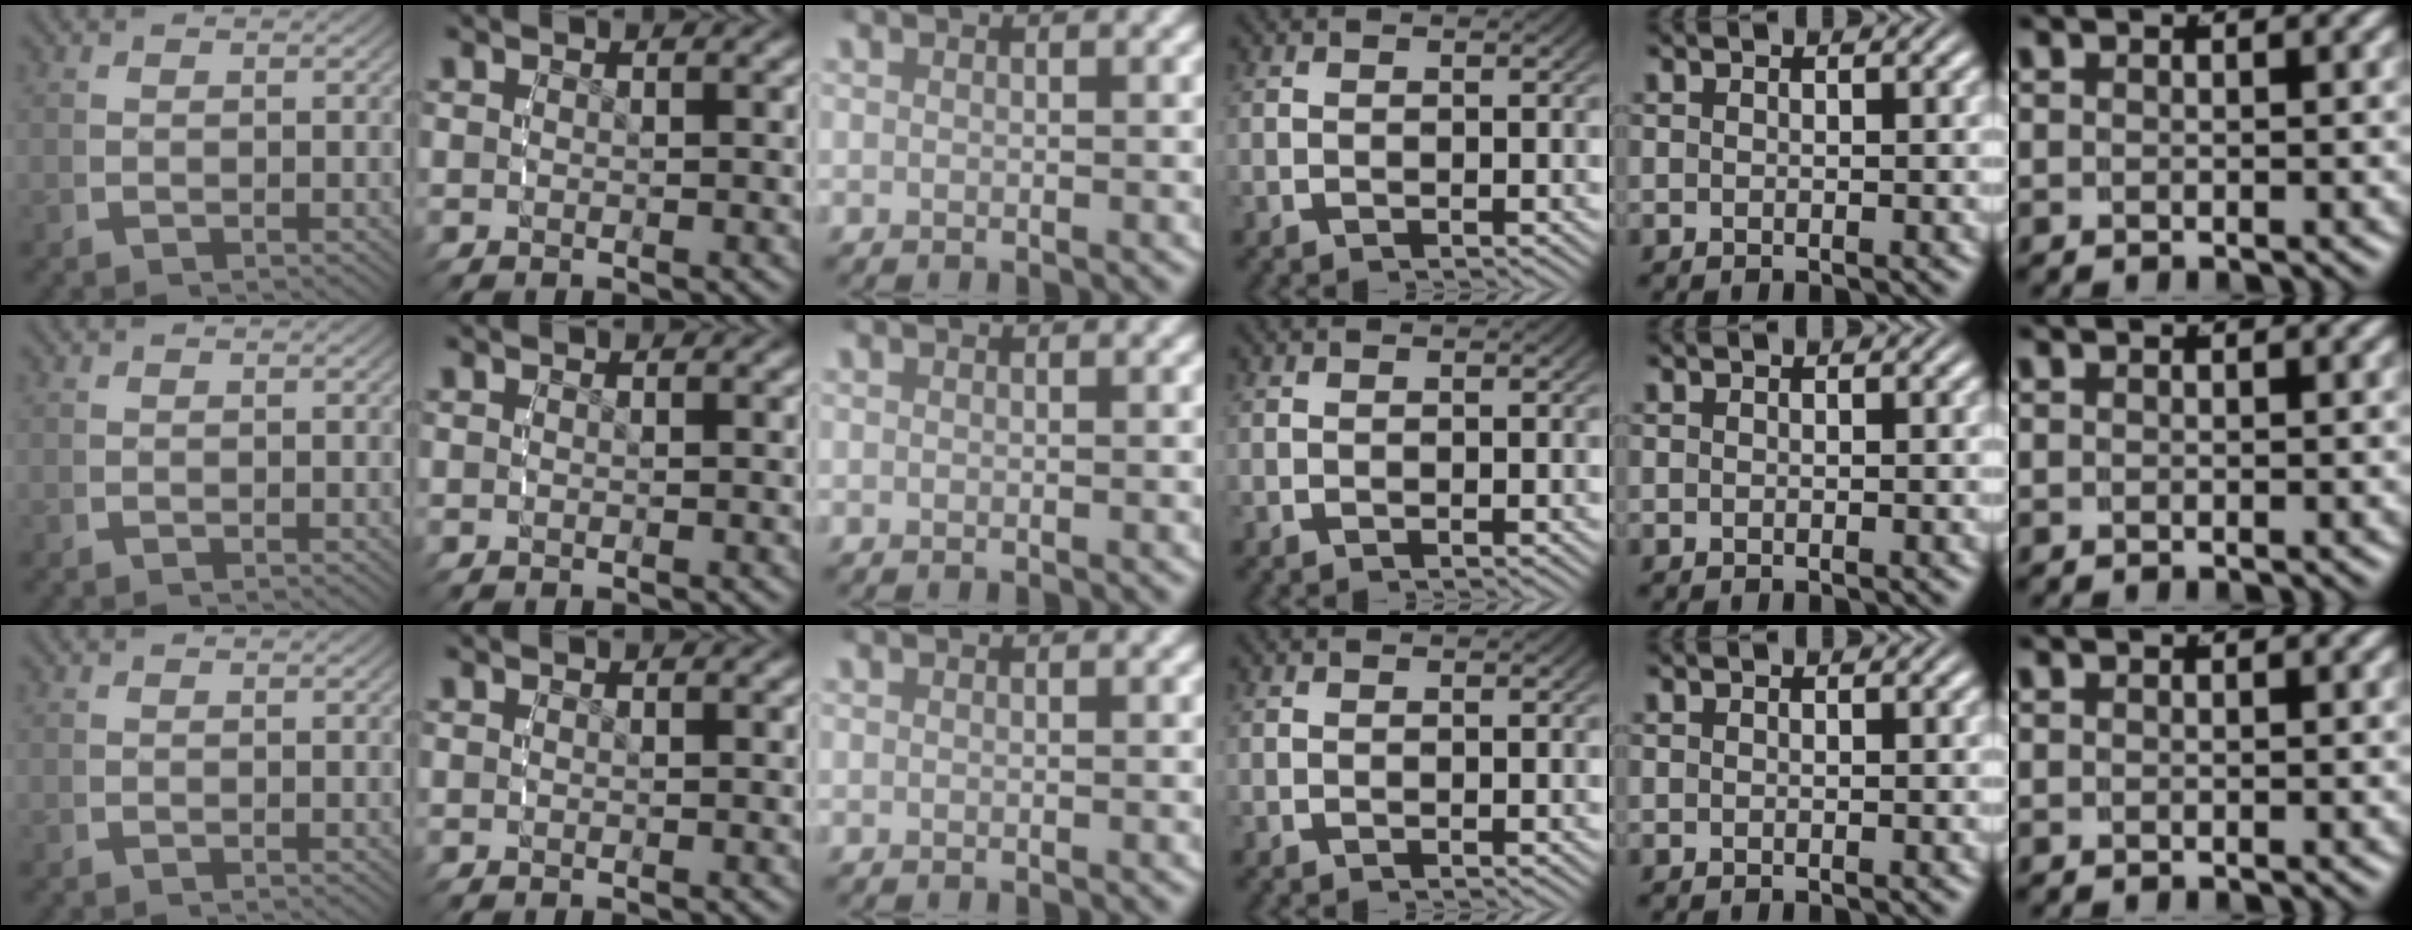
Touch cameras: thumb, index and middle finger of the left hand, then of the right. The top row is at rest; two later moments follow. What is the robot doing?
{"motion": "reach", "object": "bowl"}